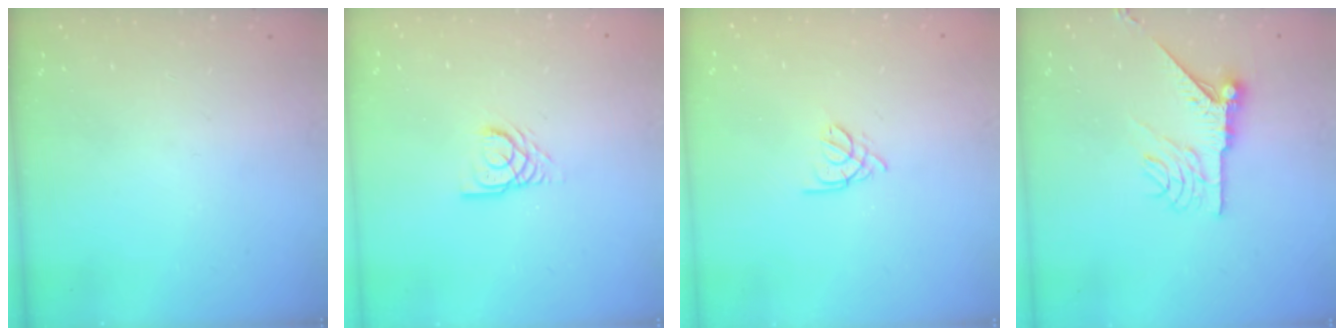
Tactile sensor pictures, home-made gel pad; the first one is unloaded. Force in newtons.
{"total": 3.6, "press": 3.6, "slide": 0.2}
{"total": 1.8, "press": 1.7, "slide": 0.5}
{"total": 10.1, "press": 10.1, "slide": 0.3}